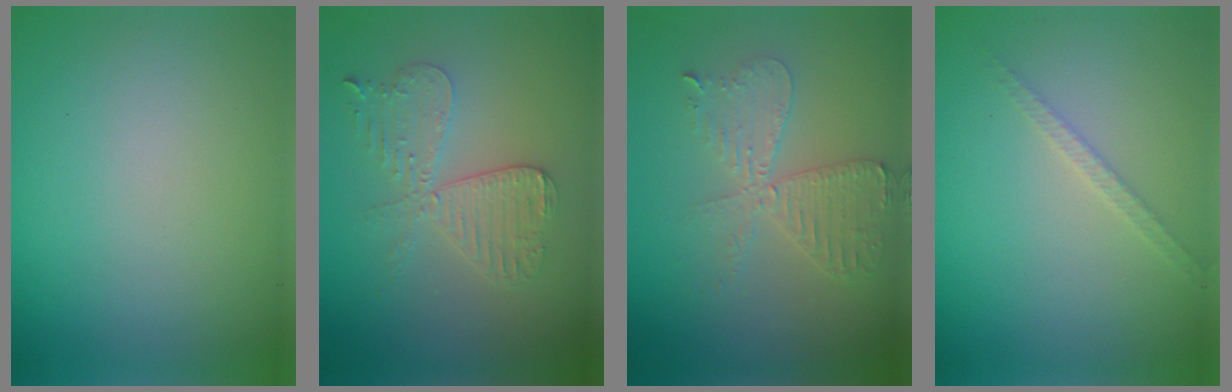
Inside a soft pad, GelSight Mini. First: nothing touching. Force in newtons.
{"total": 4.3, "press": 3.7, "slide": 2.1}
{"total": 4.1, "press": 3.5, "slide": 2.1}
{"total": 1.3, "press": 1.3, "slide": 0.2}